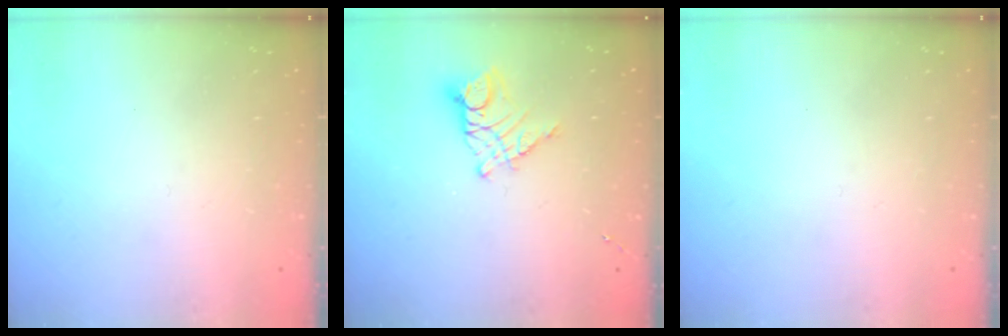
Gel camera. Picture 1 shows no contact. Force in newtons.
{"total": 10.5, "press": 10.5, "slide": 1.0}
{"total": 0.0}